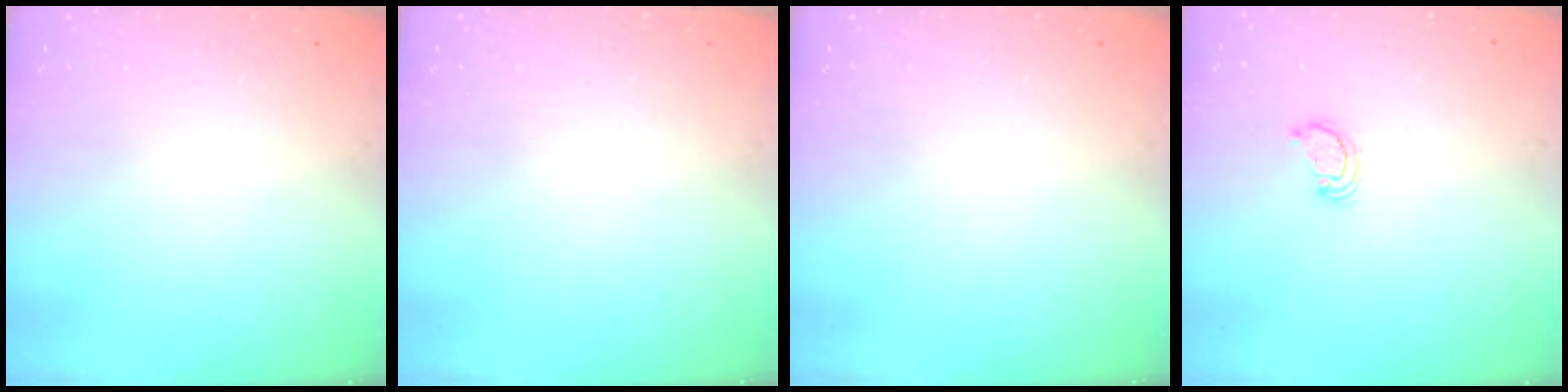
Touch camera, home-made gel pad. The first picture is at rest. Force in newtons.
{"total": 0.0}
{"total": 0.0}
{"total": 2.6, "press": 2.6, "slide": 0.2}